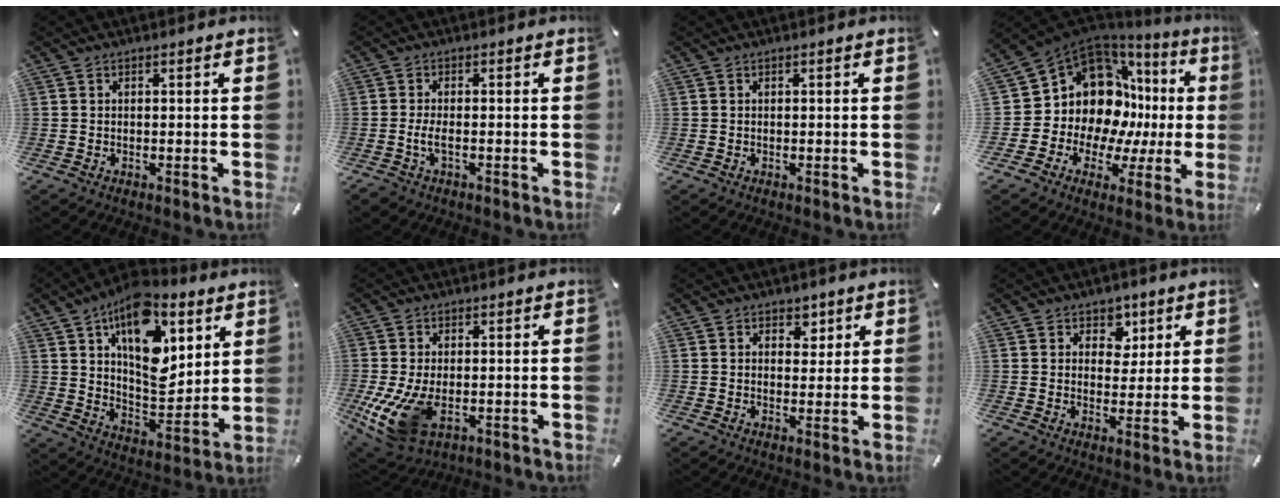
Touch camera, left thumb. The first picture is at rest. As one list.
[{"total": 3.2, "force": [-1.0, 1.3, 2.7], "torque": [-0.060, 0.001, -0.021]}, {"total": 0.0}, {"total": 16.3, "force": [4.3, 13.0, 8.8], "torque": [-0.153, -0.063, 0.089]}, {"total": 19.1, "force": [9.1, 10.6, 13.0], "torque": [-0.202, -0.048, 0.160]}, {"total": 10.1, "force": [-2.3, 6.3, 7.6], "torque": [-0.155, -0.014, -0.038]}, {"total": 3.5, "force": [1.7, 2.9, 1.2], "torque": [0.009, -0.009, 0.020]}, {"total": 5.6, "force": [2.2, 4.9, 1.6], "torque": [-0.007, -0.008, 0.032]}]